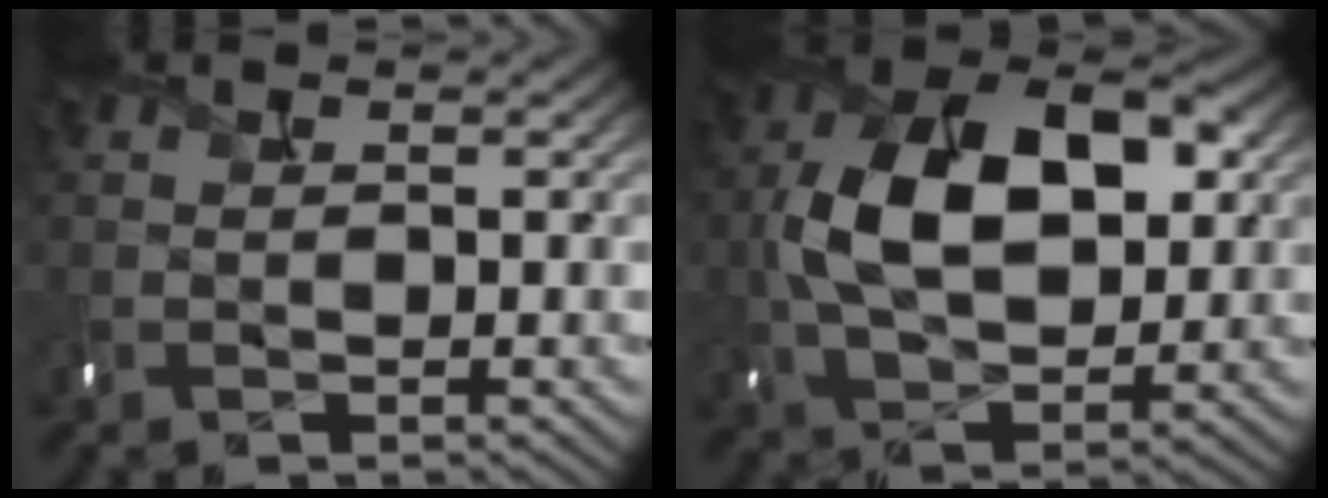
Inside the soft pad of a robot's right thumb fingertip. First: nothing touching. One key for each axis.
{"total": 14.0, "fx": 1.9, "fy": 8.3, "fz": 11.2, "tx": -0.208, "ty": 0.015, "tz": 0.025}